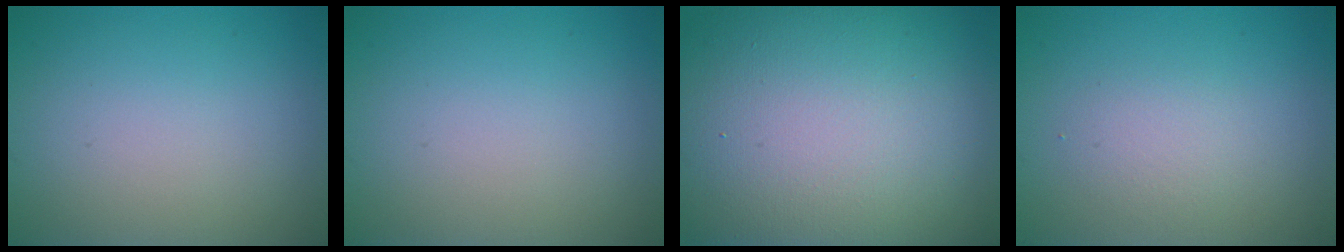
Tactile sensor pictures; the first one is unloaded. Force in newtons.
{"total": 0.0}
{"total": 20.7, "press": 20.7, "slide": 1.2}
{"total": 1.7, "press": 1.7, "slide": 0.2}